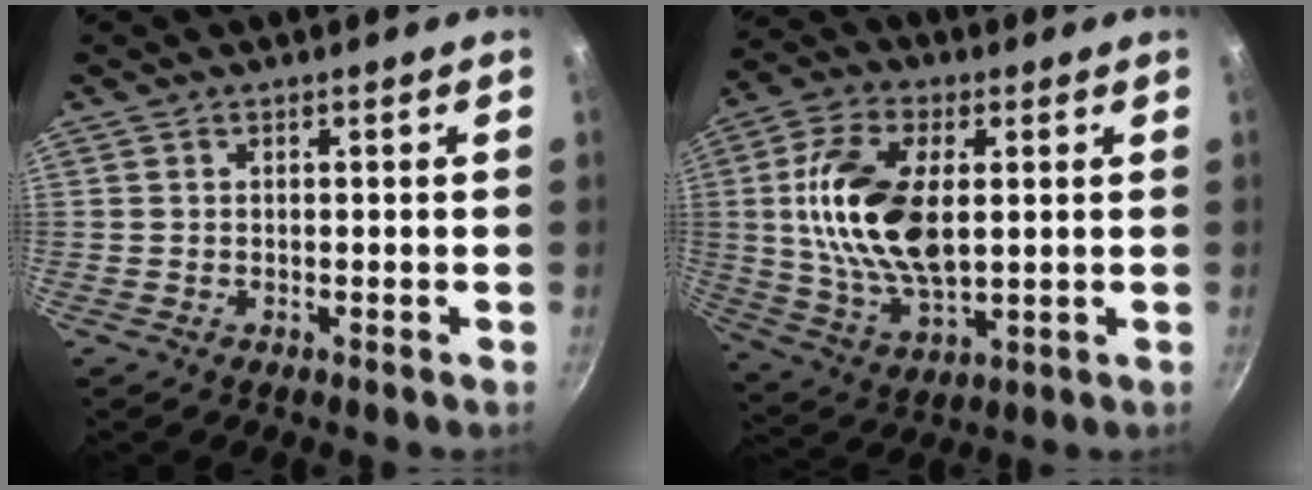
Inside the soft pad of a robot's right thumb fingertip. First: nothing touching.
{"total": 17.7, "force": [2.4, 9.5, 14.7], "torque": [-0.273, -0.003, 0.047]}